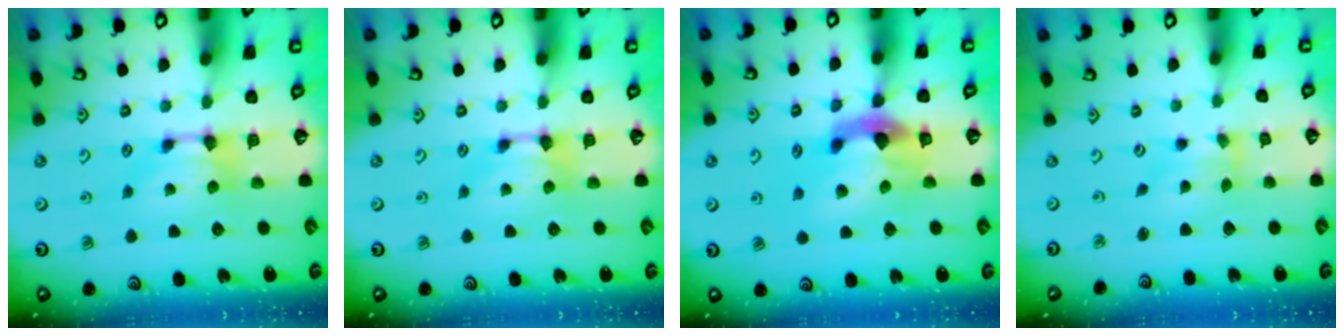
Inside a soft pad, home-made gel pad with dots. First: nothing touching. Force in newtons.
{"total": 0.0}
{"total": 6.3, "press": 5.9, "slide": 2.2}
{"total": 1.3, "press": 0.3, "slide": 1.2}